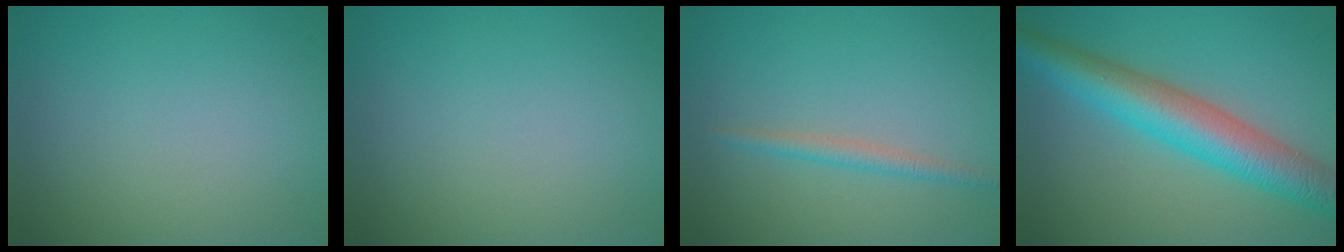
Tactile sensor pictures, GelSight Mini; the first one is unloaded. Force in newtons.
{"total": 0.0}
{"total": 1.7, "press": 1.7, "slide": 0.0}
{"total": 7.8, "press": 7.8, "slide": 0.0}